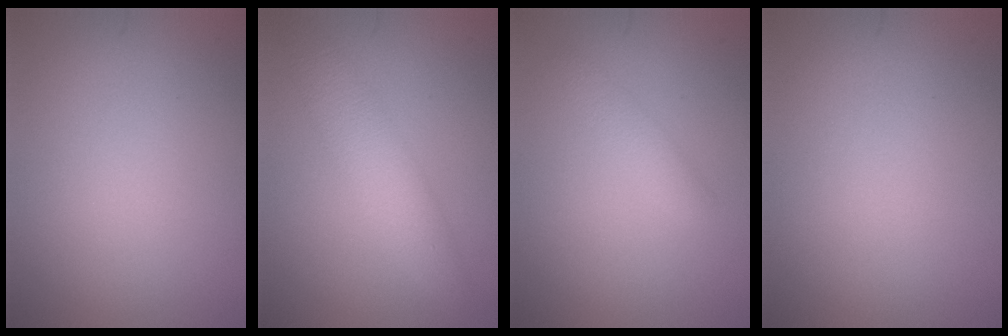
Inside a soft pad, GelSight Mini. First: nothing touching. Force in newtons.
{"total": 3.7, "press": 3.7, "slide": 0.1}
{"total": 1.4, "press": 1.4, "slide": 0.0}
{"total": 0.0}